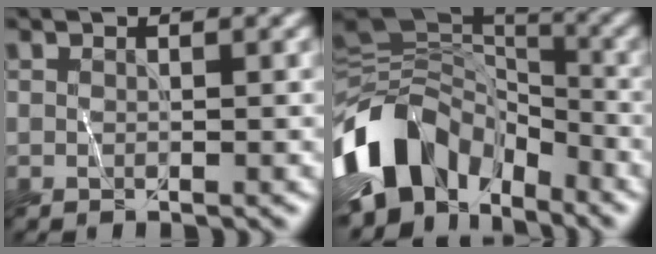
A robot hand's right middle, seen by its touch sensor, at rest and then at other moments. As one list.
[{"total": 12.3, "force": [-4.8, 8.3, 7.6], "torque": [-0.155, 0.012, -0.098]}]